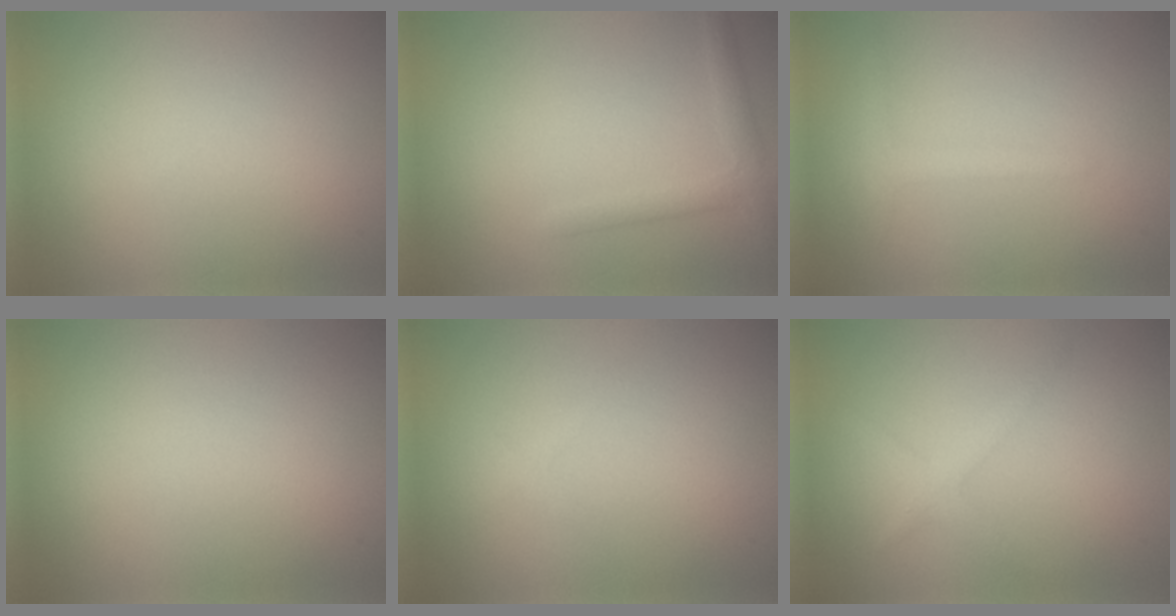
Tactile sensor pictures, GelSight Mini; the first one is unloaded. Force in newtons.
{"total": 1.9, "press": 1.9, "slide": 0.1}
{"total": 1.4, "press": 1.4, "slide": 0.2}
{"total": 0.0}
{"total": 0.7, "press": 0.7, "slide": 0.0}
{"total": 1.9, "press": 1.9, "slide": 0.1}